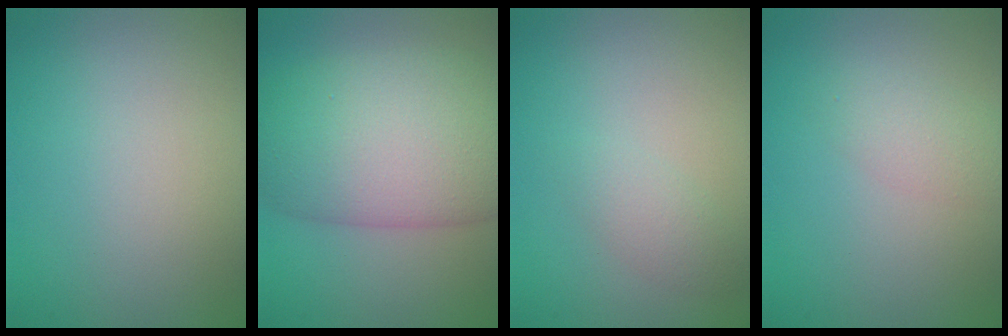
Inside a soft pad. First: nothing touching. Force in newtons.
{"total": 11.4, "press": 11.4, "slide": 0.2}
{"total": 1.4, "press": 1.4, "slide": 0.1}
{"total": 1.9, "press": 1.9, "slide": 0.1}